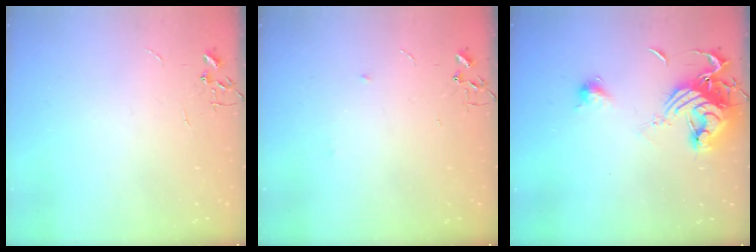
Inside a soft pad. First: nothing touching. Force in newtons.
{"total": 3.8, "press": 3.7, "slide": 1.0}
{"total": 14.9, "press": 14.9, "slide": 1.1}